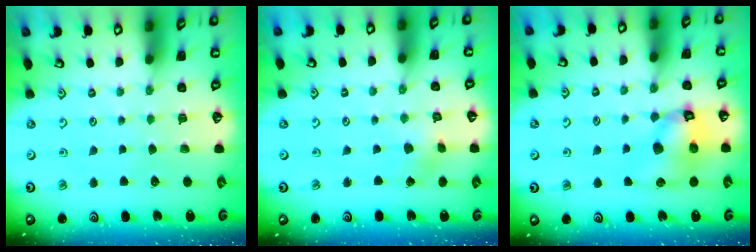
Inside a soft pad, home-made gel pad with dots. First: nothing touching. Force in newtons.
{"total": 2.0, "press": 2.0, "slide": 0.1}
{"total": 12.0, "press": 11.9, "slide": 1.6}